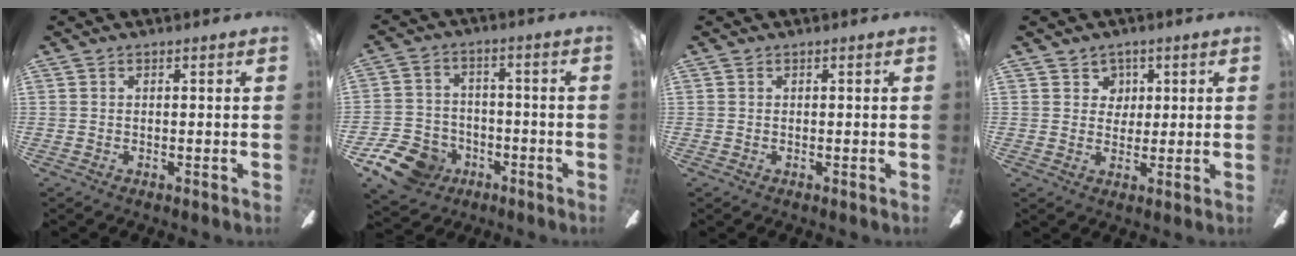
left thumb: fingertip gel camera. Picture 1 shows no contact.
{"total": 10.9, "force": [-6.9, 7.2, 4.3], "torque": [-0.107, 0.044, -0.127]}
{"total": 0.0}
{"total": 4.0, "force": [2.0, 3.4, 0.3], "torque": [0.003, -0.003, 0.032]}